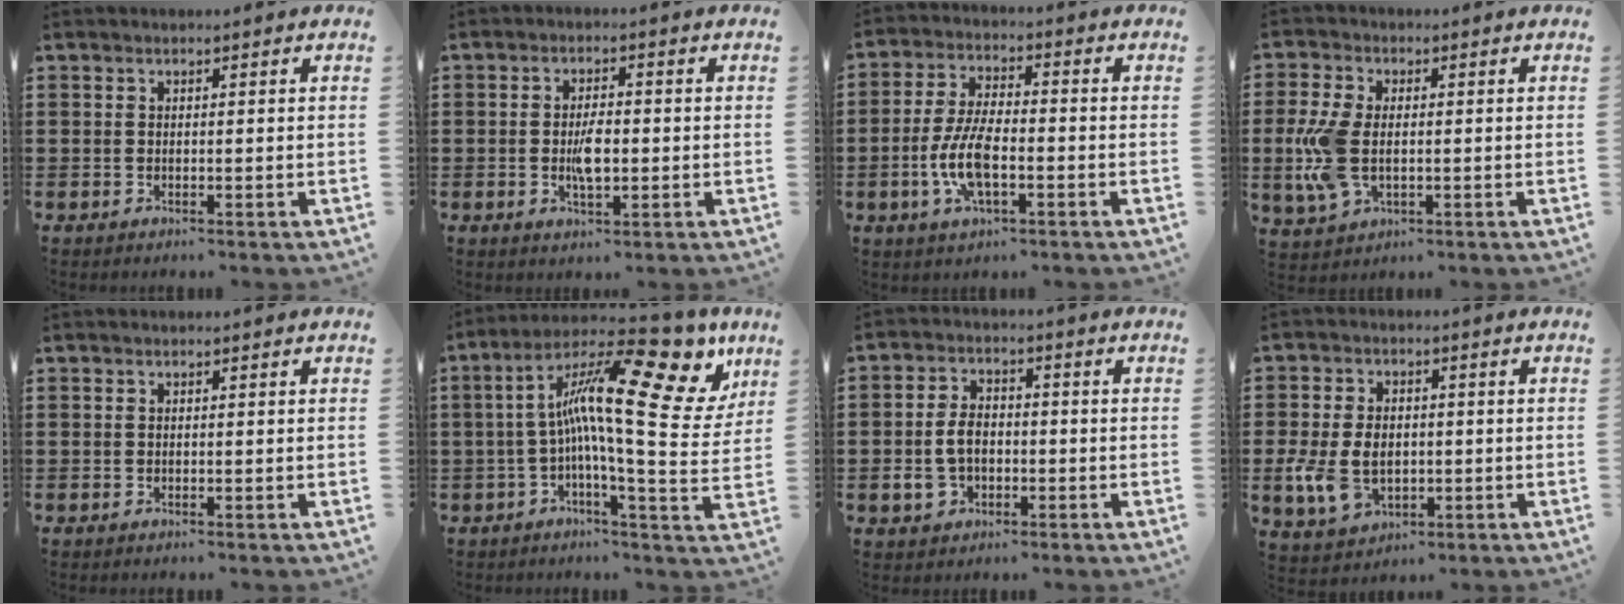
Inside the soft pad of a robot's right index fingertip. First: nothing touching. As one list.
[{"total": 4.4, "force": [-0.5, 1.7, 4.1], "torque": [-0.080, 0.001, -0.011]}, {"total": 8.4, "force": [-2.3, 3.3, 7.4], "torque": [-0.171, -0.008, -0.049]}, {"total": 8.0, "force": [-0.6, 4.7, 6.4], "torque": [-0.157, -0.001, -0.015]}, {"total": 0.0}, {"total": 19.8, "force": [7.6, 4.6, 17.8], "torque": [-0.302, -0.038, 0.113]}, {"total": 5.4, "force": [-1.2, 3.8, 3.6], "torque": [-0.090, 0.004, -0.027]}, {"total": 7.5, "force": [-1.2, 5.4, 5.0], "torque": [-0.126, 0.002, -0.027]}]